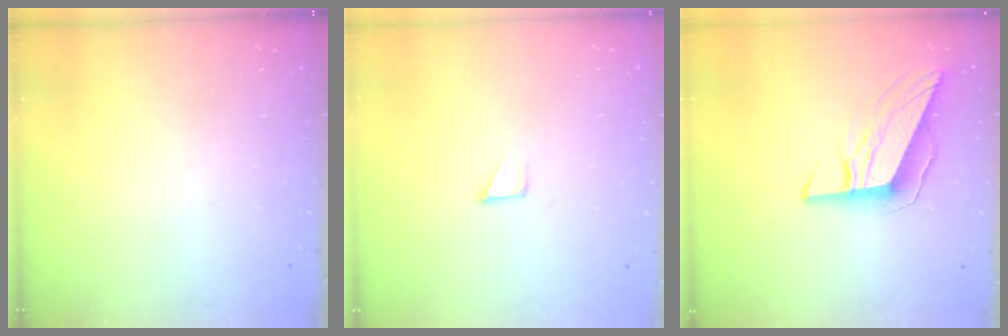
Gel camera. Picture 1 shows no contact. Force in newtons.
{"total": 1.2, "press": 1.2, "slide": 0.0}
{"total": 10.0, "press": 9.7, "slide": 2.5}